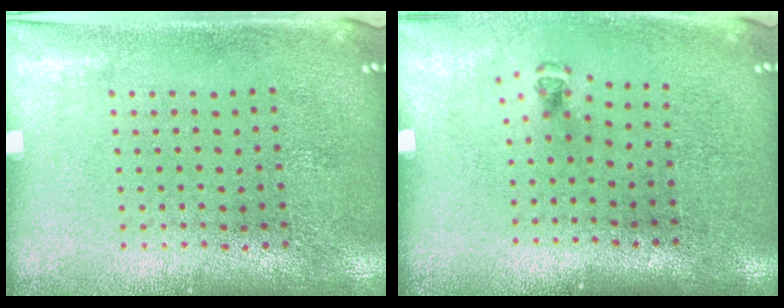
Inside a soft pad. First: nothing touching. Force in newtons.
{"total": 0.5, "press": 0.4, "slide": 0.3}